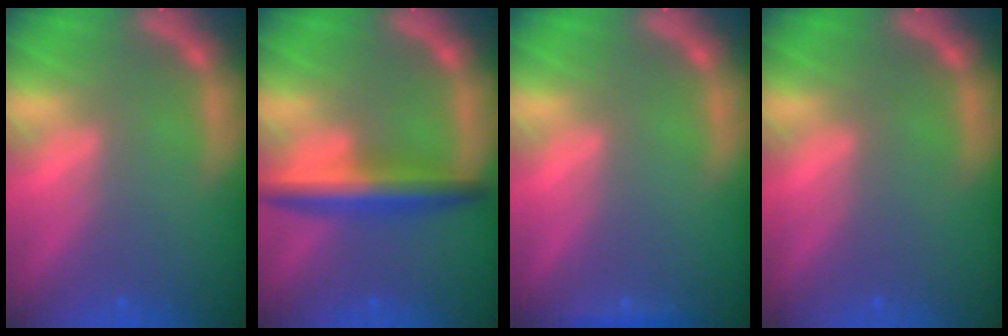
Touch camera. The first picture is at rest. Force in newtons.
{"total": 5.0}
{"total": 0.9}
{"total": 0.0}